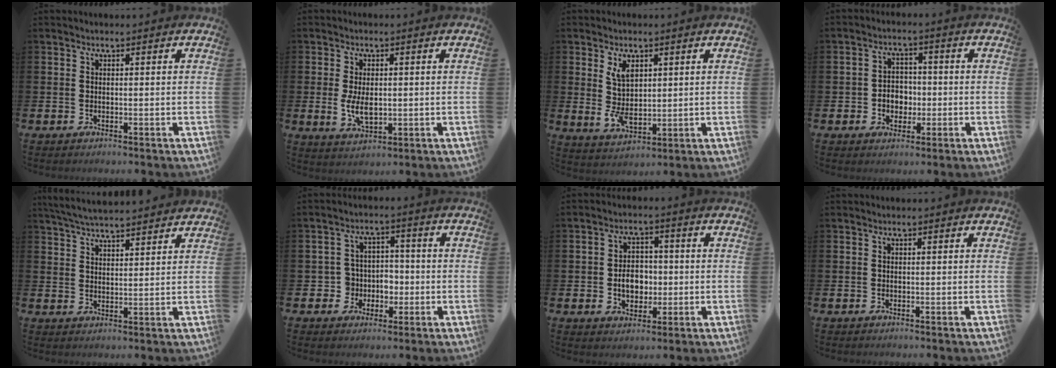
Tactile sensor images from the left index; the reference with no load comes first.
{"total": 4.6, "force": [0.0, 2.5, 3.8], "torque": [-0.061, 0.001, -0.001]}
{"total": 5.1, "force": [1.8, 3.0, 3.7], "torque": [-0.055, -0.007, 0.028]}
{"total": 3.4, "force": [-0.8, 3.0, 1.3], "torque": [-0.026, 0.004, -0.023]}
{"total": 4.8, "force": [4.8, 0.2, 0.9], "torque": [-0.038, -0.018, 0.087]}
{"total": 4.5, "force": [-1.4, 4.2, 0.5], "torque": [-0.028, 0.008, -0.031]}
{"total": 4.6, "force": [-0.8, 3.6, 2.8], "torque": [-0.037, 0.001, -0.024]}
{"total": 0.0}